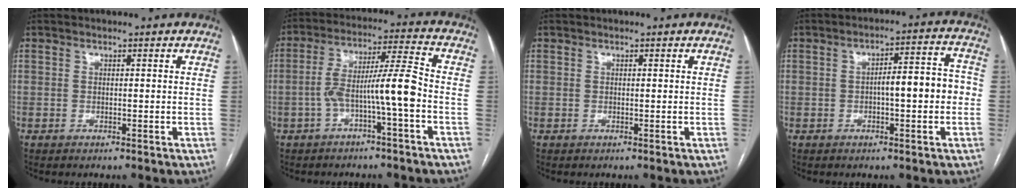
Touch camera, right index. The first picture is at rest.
{"total": 9.6, "force": [-2.7, -0.1, 9.2], "torque": [-0.164, 0.031, -0.046]}
{"total": 0.0}
{"total": 7.6, "force": [-0.8, 1.9, 7.3], "torque": [-0.100, 0.033, -0.009]}